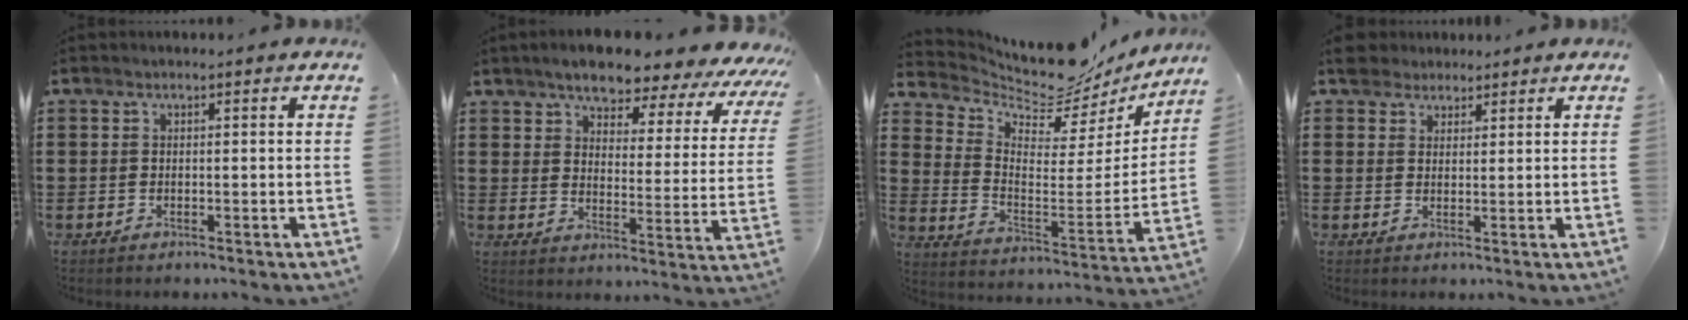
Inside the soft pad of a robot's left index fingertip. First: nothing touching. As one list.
[{"total": 6.7, "force": [6.1, 1.4, 2.5], "torque": [-0.063, -0.039, 0.100]}, {"total": 8.5, "force": [8.1, 1.6, 2.2], "torque": [-0.076, -0.067, 0.137]}, {"total": 3.6, "force": [2.9, 2.1, 0.6], "torque": [-0.017, 0.008, 0.054]}]